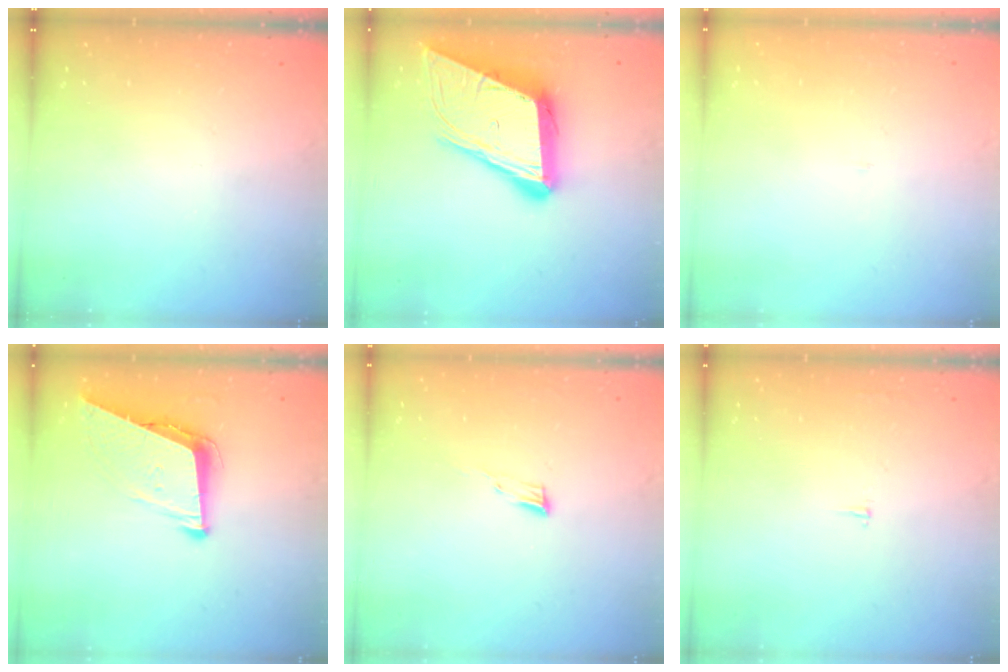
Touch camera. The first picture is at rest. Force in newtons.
{"total": 17.7, "press": 17.2, "slide": 4.0}
{"total": 2.1, "press": 2.1, "slide": 0.1}
{"total": 9.3, "press": 8.9, "slide": 2.7}
{"total": 4.4, "press": 4.3, "slide": 1.0}
{"total": 1.8, "press": 1.8, "slide": 0.1}